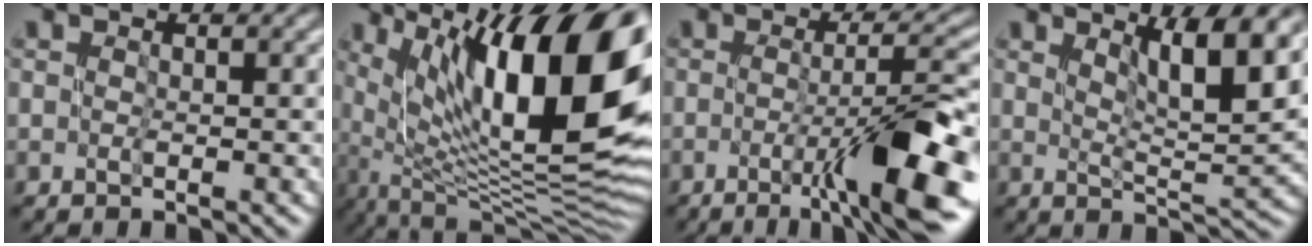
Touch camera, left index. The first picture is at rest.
{"total": 17.2, "force": [5.5, 6.7, 14.9], "torque": [-0.210, 0.018, 0.105]}
{"total": 10.0, "force": [-5.1, 2.5, 8.2], "torque": [-0.121, 0.007, -0.075]}
{"total": 7.2, "force": [2.9, 1.9, 6.4], "torque": [-0.088, -0.009, 0.057]}